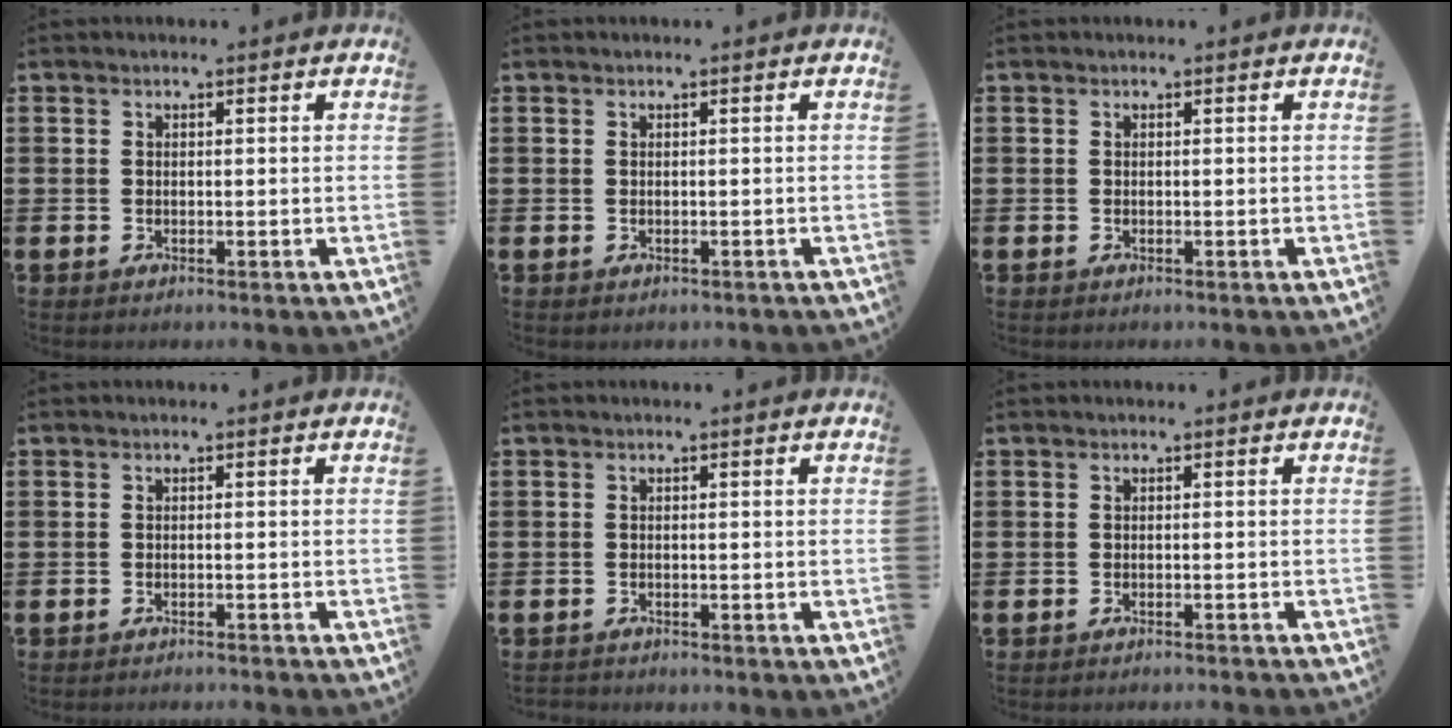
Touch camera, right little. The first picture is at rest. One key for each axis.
{"total": 0.0}
{"total": 0.0}
{"total": 0.8, "fx": -0.7, "fy": -0.2, "fz": 0.0, "tx": 0.001, "ty": 0.000, "tz": -0.016}
{"total": 0.6, "fx": -0.6, "fy": 0.1, "fz": -0.1, "tx": 0.000, "ty": -0.001, "tz": -0.012}
{"total": 0.7, "fx": -0.7, "fy": -0.2, "fz": 0.0, "tx": 0.002, "ty": 0.000, "tz": -0.015}